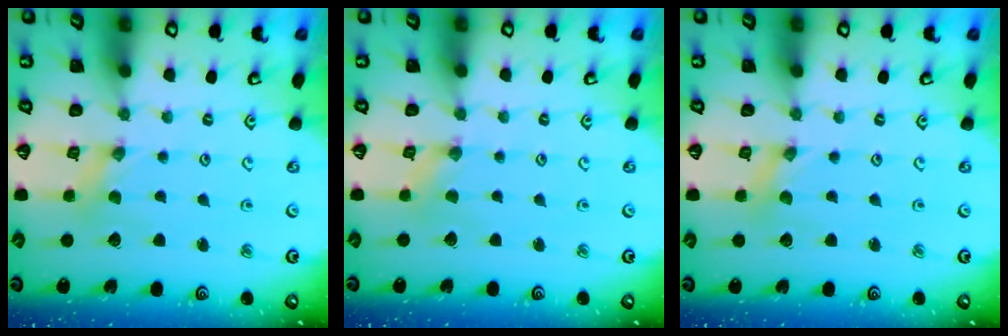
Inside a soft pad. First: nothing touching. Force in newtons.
{"total": 0.9, "press": 0.9, "slide": 0.2}
{"total": 0.0}